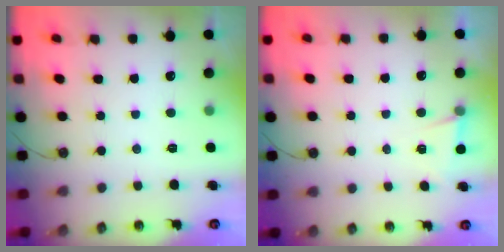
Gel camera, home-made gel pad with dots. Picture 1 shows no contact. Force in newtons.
{"total": 3.6, "press": 1.9, "slide": 3.1}